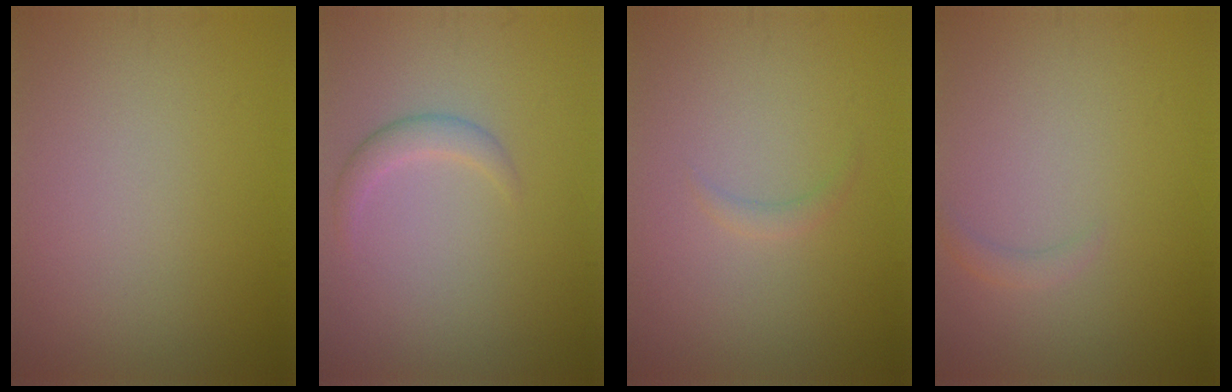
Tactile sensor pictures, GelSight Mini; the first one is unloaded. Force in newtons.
{"total": 1.6, "press": 1.6, "slide": 0.1}
{"total": 0.8, "press": 0.8, "slide": 0.0}
{"total": 0.9, "press": 0.9, "slide": 0.2}